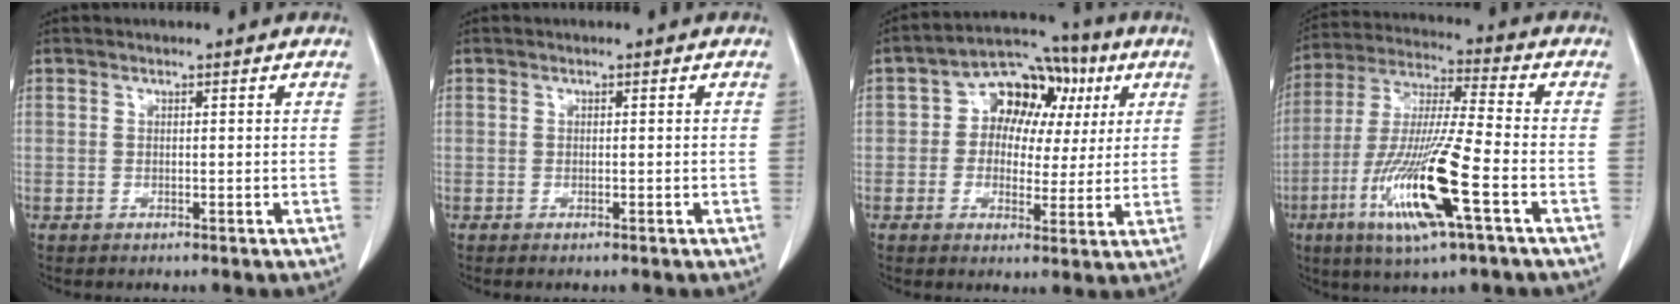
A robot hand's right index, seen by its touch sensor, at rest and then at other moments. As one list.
[{"total": 0.9, "force": [-0.4, 0.3, 0.7], "torque": [-0.018, -0.002, -0.005]}, {"total": 11.8, "force": [2.8, 8.5, 7.6], "torque": [-0.098, 0.048, 0.040]}, {"total": 17.6, "force": [-6.7, 1.2, 16.3], "torque": [-0.340, -0.025, -0.125]}]